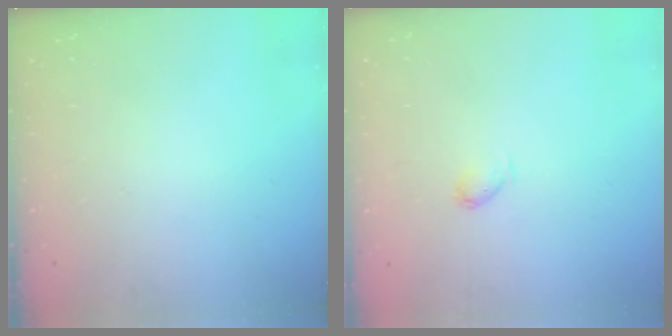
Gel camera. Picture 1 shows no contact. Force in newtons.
{"total": 3.0, "press": 3.0, "slide": 0.5}